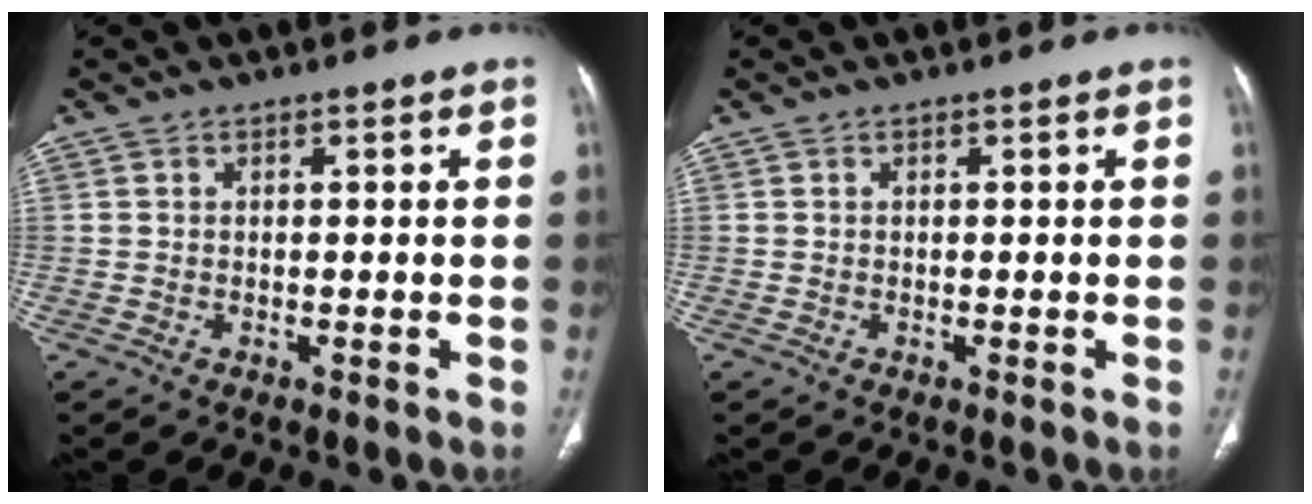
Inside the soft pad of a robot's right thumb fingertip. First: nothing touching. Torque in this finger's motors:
{"motor_torque": [1.64, 1.53, 0.00, 0.00, 0.00]}